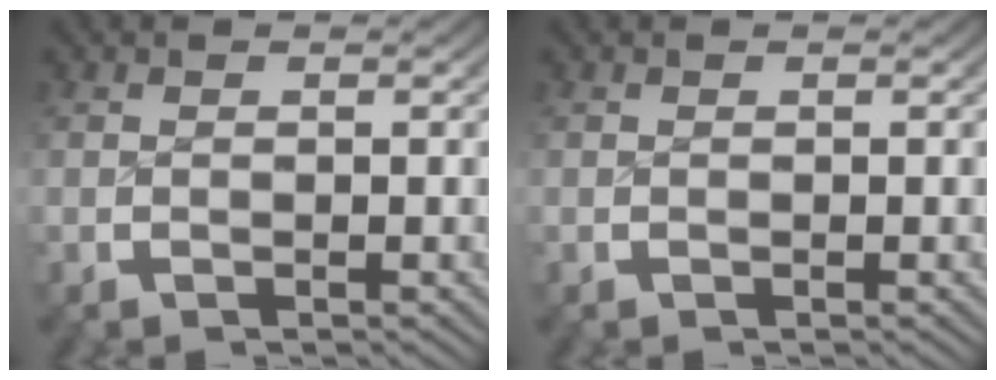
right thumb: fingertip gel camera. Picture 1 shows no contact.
{"total": 0.0}